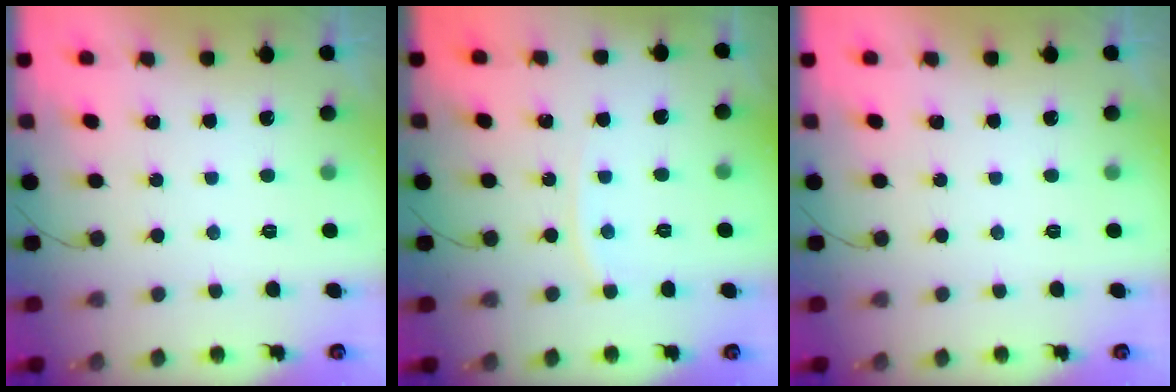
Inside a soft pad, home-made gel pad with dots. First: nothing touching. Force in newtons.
{"total": 3.4, "press": 3.4, "slide": 0.2}
{"total": 0.0}